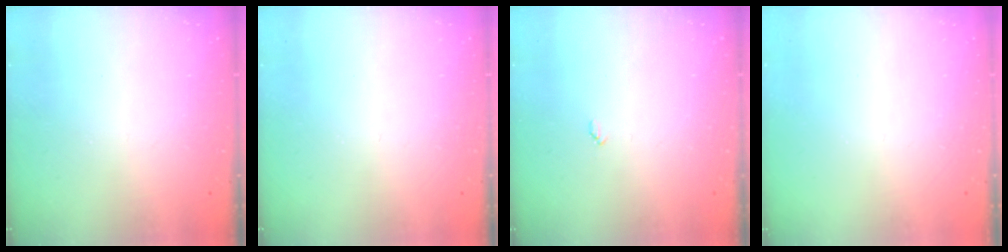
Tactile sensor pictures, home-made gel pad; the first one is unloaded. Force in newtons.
{"total": 0.0}
{"total": 3.1, "press": 3.1, "slide": 0.4}
{"total": 0.0}